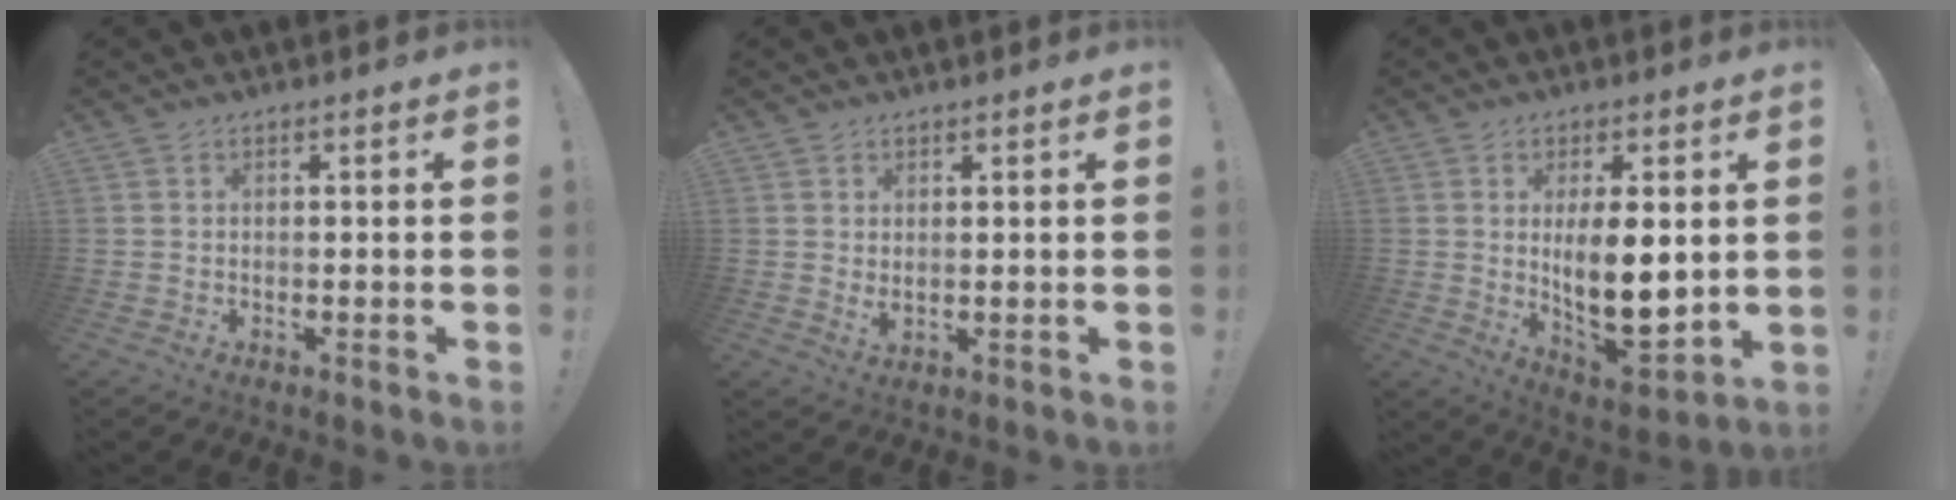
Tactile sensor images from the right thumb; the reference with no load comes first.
{"total": 2.4, "force": [1.5, 1.1, 1.4], "torque": [-0.012, -0.013, 0.027]}
{"total": 13.1, "force": [1.6, 5.3, 11.8], "torque": [-0.192, -0.031, 0.026]}